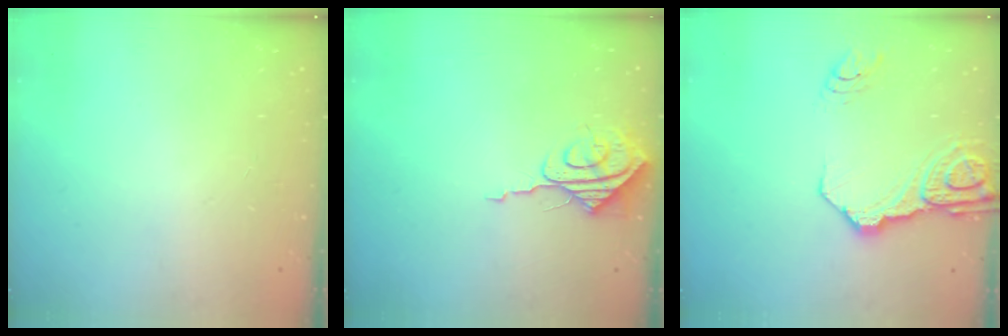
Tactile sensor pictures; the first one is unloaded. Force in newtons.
{"total": 7.6, "press": 7.5, "slide": 0.7}
{"total": 13.5, "press": 13.4, "slide": 1.4}